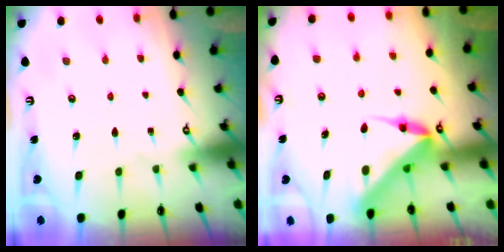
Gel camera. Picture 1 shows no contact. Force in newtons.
{"total": 5.0, "press": 5.0, "slide": 0.3}